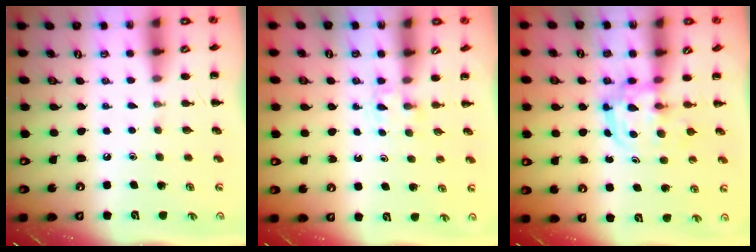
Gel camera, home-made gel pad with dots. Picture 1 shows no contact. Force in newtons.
{"total": 1.4, "press": 1.2, "slide": 0.8}
{"total": 3.1, "press": 3.1, "slide": 0.4}